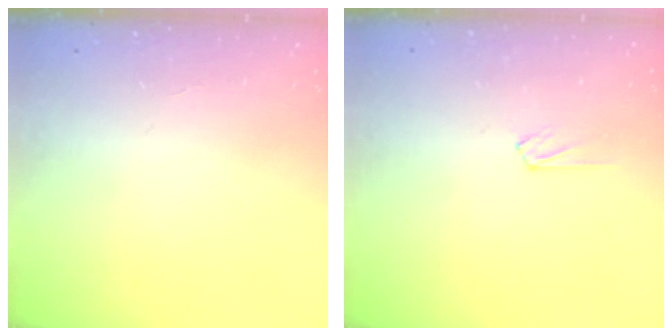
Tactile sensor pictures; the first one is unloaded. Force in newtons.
{"total": 4.6, "press": 4.6, "slide": 0.6}